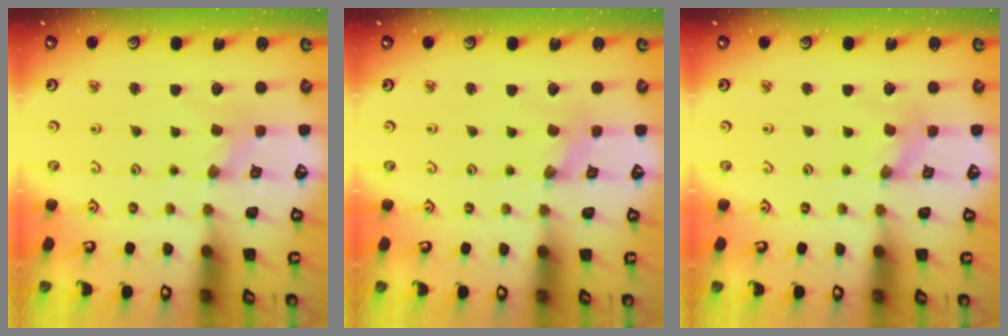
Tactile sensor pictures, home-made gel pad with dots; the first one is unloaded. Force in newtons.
{"total": 0.0}
{"total": 0.0}